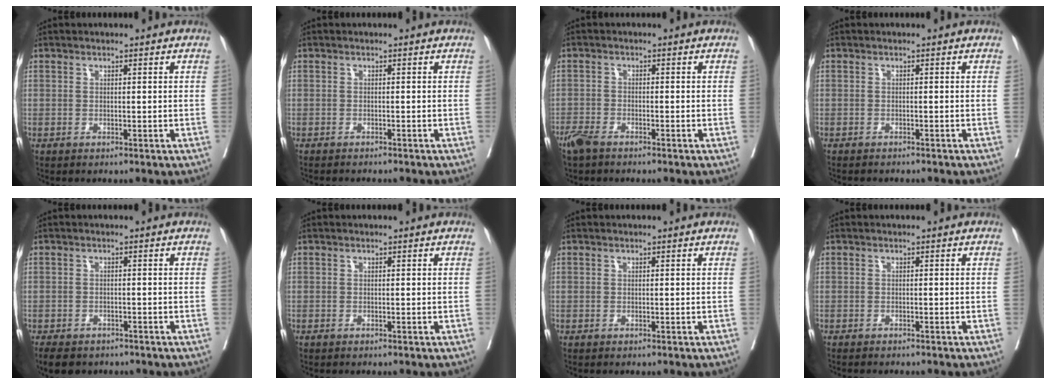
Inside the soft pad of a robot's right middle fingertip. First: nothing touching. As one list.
[{"total": 4.1, "force": [-3.7, 0.7, 1.5], "torque": [-0.018, -0.004, -0.047]}, {"total": 3.2, "force": [-2.6, 1.0, 1.5], "torque": [-0.031, -0.004, -0.051]}, {"total": 3.7, "force": [-3.3, 0.7, 1.4], "torque": [-0.017, -0.003, -0.040]}, {"total": 7.1, "force": [-5.6, 3.5, 2.7], "torque": [-0.044, -0.004, -0.075]}, {"total": 0.0}, {"total": 0.0}, {"total": 3.3, "force": [-2.9, 0.6, 1.4], "torque": [-0.018, -0.005, -0.034]}]